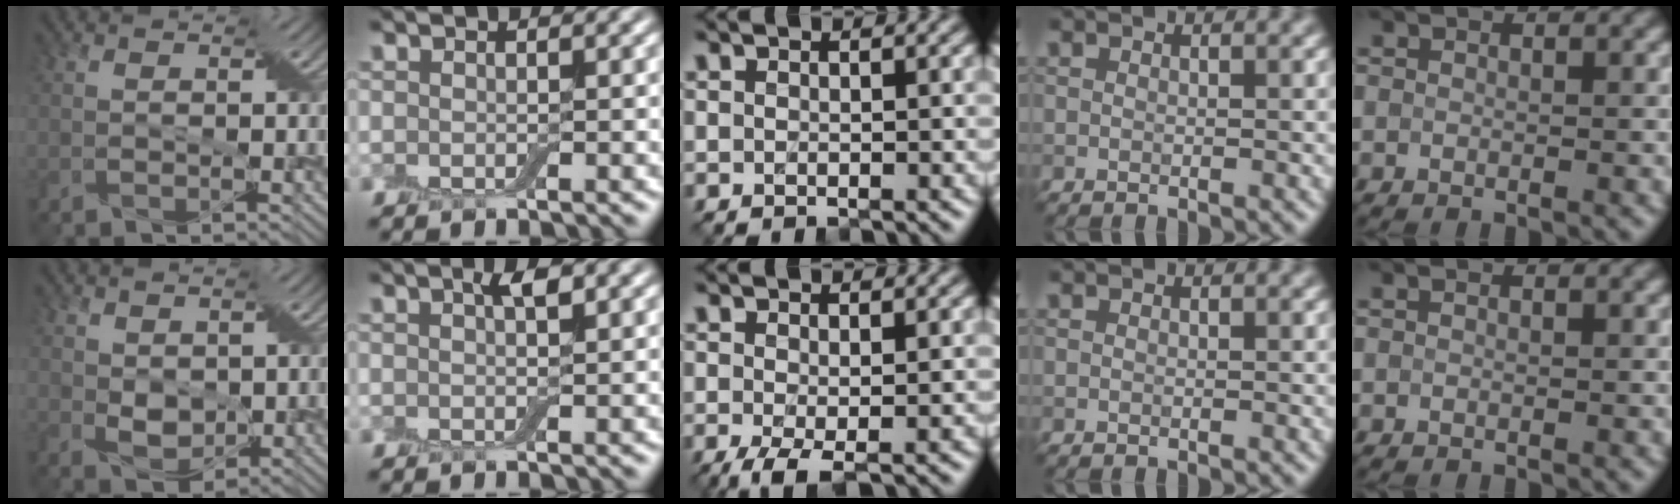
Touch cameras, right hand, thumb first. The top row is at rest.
{"thumb": {"total": 3.2, "force": [0.8, 2.4, 2.0], "torque": [-0.046, -0.005, 0.019]}, "index": {"total": 1.6, "force": [0.7, 0.3, 1.4], "torque": [-0.022, 0.001, 0.010]}, "middle": {"total": 2.7, "force": [-1.2, 0.7, 2.3], "torque": [-0.050, -0.004, -0.028]}}